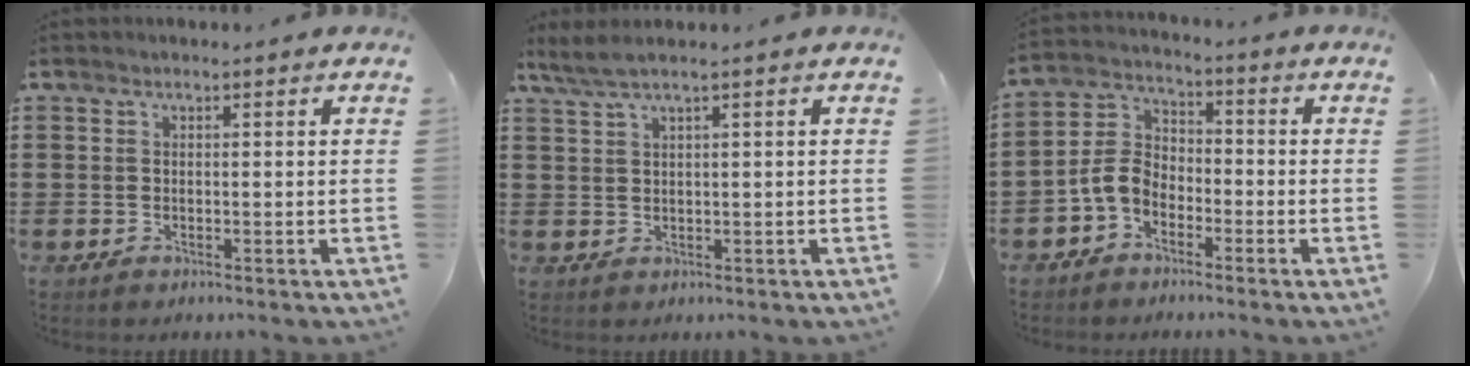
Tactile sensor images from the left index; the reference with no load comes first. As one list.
[{"total": 2.0, "force": [1.1, -0.1, 1.7], "torque": [-0.034, -0.001, 0.019]}, {"total": 5.5, "force": [-3.3, 3.4, 2.7], "torque": [-0.081, 0.004, -0.075]}]